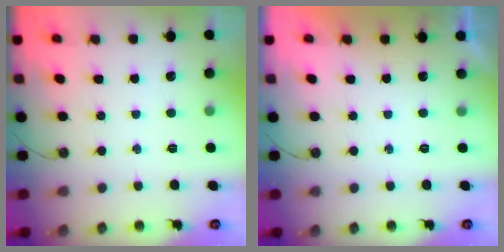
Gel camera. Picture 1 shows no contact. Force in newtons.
{"total": 0.0}